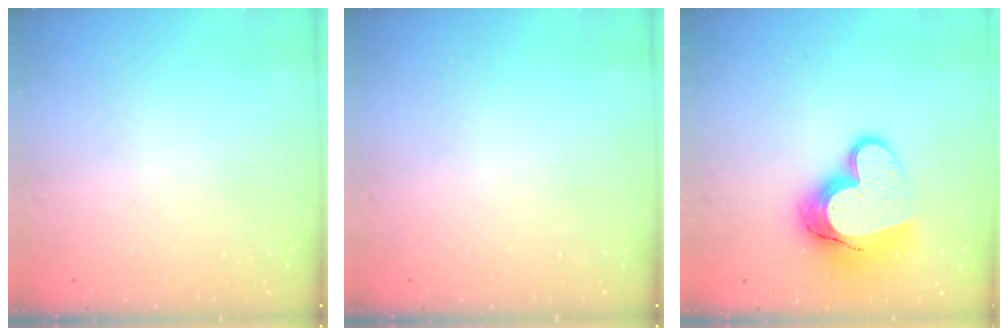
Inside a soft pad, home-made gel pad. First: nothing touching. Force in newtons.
{"total": 0.0}
{"total": 16.2, "press": 16.2, "slide": 1.3}